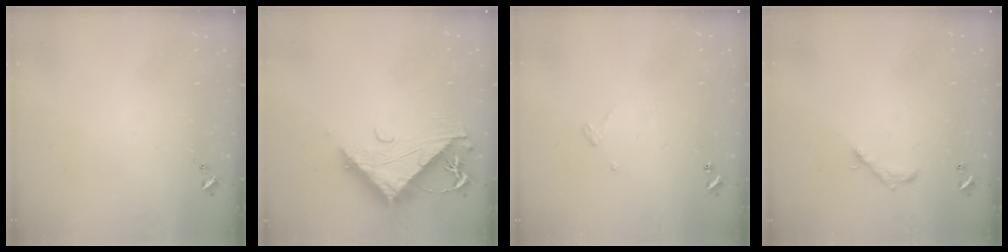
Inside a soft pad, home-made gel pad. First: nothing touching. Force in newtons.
{"total": 10.1, "press": 10.0, "slide": 1.0}
{"total": 3.2, "press": 3.2, "slide": 0.2}
{"total": 5.8, "press": 5.8, "slide": 0.3}